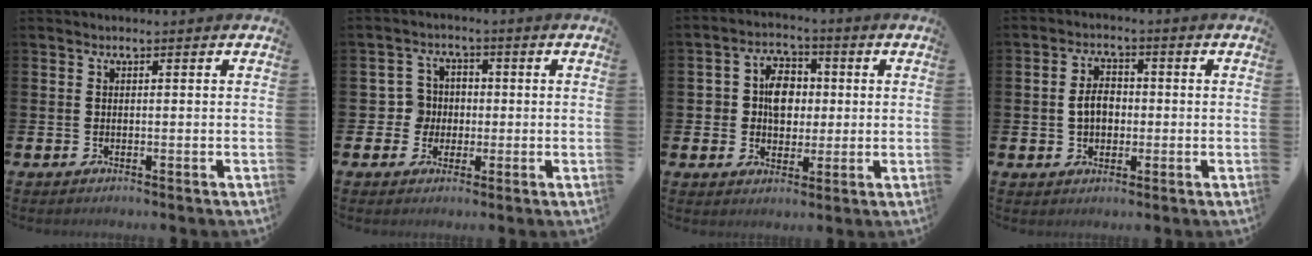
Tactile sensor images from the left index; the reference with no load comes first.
{"total": 4.3, "force": [-0.2, 4.2, 0.8], "torque": [-0.025, 0.010, -0.007]}
{"total": 6.1, "force": [0.9, 4.9, 3.5], "torque": [-0.061, 0.009, 0.007]}
{"total": 3.9, "force": [-0.2, 2.8, 2.7], "torque": [-0.032, 0.002, -0.012]}